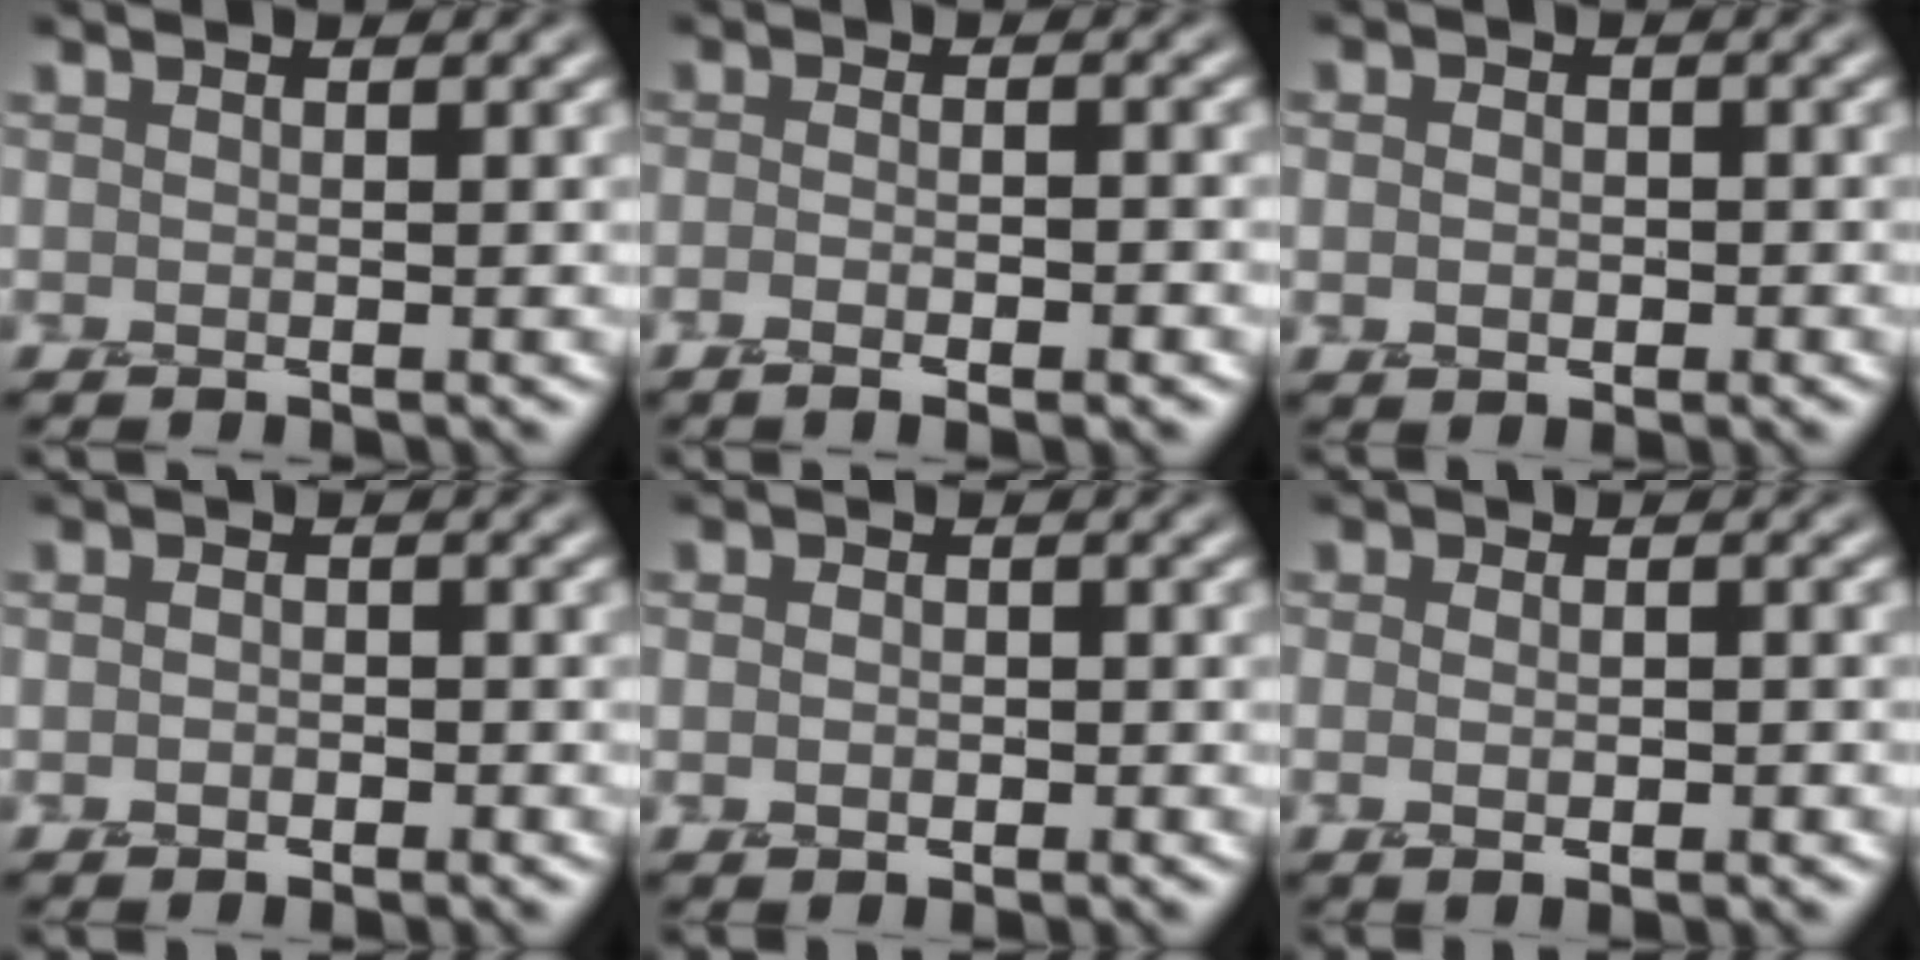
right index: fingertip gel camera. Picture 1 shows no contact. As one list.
[{"total": 4.0, "force": [-1.5, 1.5, 3.4], "torque": [-0.029, 0.003, -0.024]}, {"total": 2.0, "force": [0.0, 1.7, 1.0], "torque": [-0.005, 0.004, -0.005]}, {"total": 1.3, "force": [-0.3, 1.0, 0.8], "torque": [-0.010, 0.004, -0.007]}, {"total": 1.7, "force": [-0.2, 1.4, 0.9], "torque": [-0.004, 0.003, -0.006]}, {"total": 3.7, "force": [-0.3, 2.2, 2.9], "torque": [-0.013, 0.007, -0.010]}]